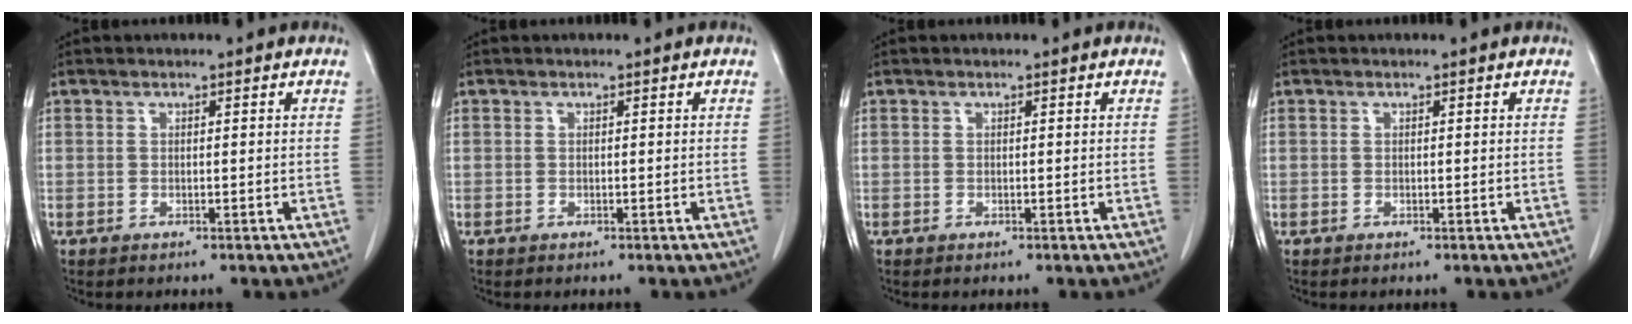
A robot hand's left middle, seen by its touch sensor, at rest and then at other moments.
{"total": 0.0}
{"total": 0.0}
{"total": 0.0}